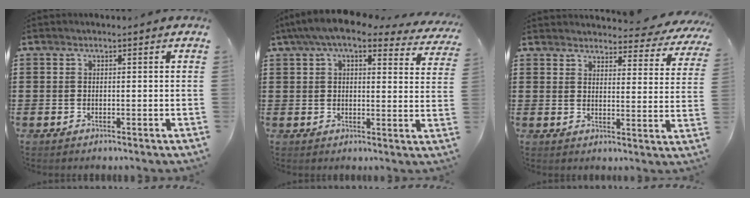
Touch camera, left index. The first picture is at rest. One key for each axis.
{"total": 7.7, "fx": 6.1, "fy": 1.4, "fz": 4.4, "tx": -0.102, "ty": -0.011, "tz": 0.111}
{"total": 4.1, "fx": 4.1, "fy": 0.3, "fz": 0.6, "tx": -0.023, "ty": -0.025, "tz": 0.071}